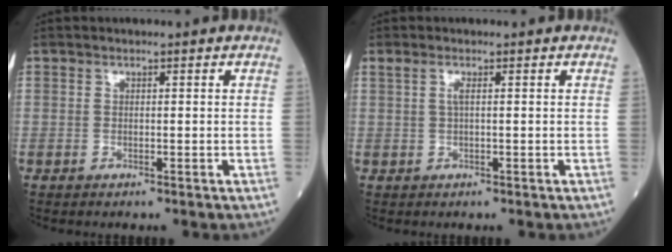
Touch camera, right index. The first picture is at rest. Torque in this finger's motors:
{"motor_torque": [0.45, 0.15, 0.14, 0.02]}